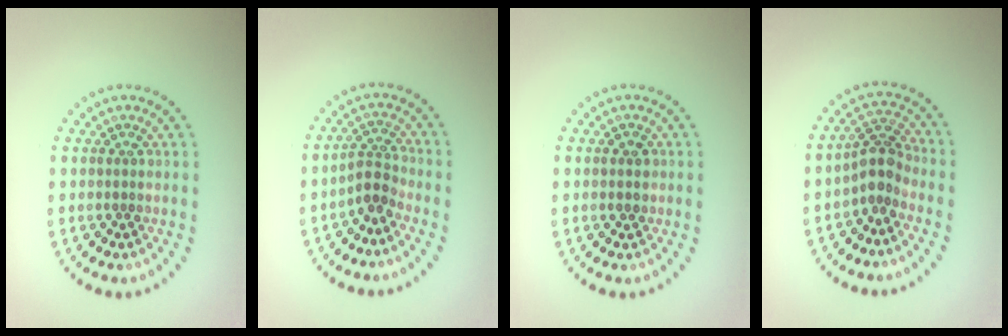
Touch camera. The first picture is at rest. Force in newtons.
{"total": 2.3, "press": 1.6, "slide": 1.5}
{"total": 1.1, "press": 1.1, "slide": 0.3}
{"total": 2.6, "press": 2.1, "slide": 1.6}